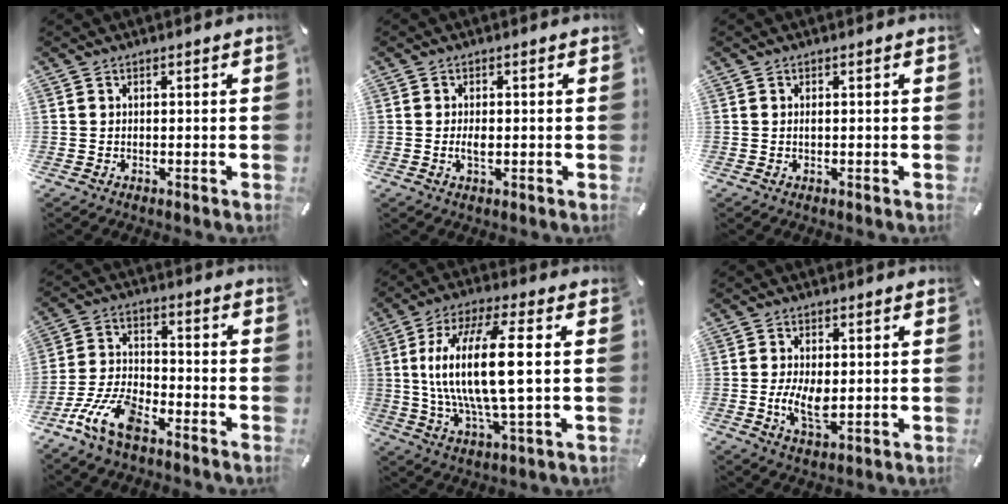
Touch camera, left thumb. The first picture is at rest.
{"total": 2.4, "force": [-0.2, 1.2, 2.1], "torque": [-0.048, -0.002, -0.007]}
{"total": 0.6, "force": [0.1, 0.2, 0.6], "torque": [-0.013, -0.001, 0.002]}
{"total": 12.0, "force": [-8.1, 4.9, 7.5], "torque": [-0.152, 0.036, -0.148]}
{"total": 17.7, "force": [1.5, 4.9, 17.0], "torque": [-0.356, -0.011, 0.011]}
{"total": 6.8, "force": [-0.4, 3.5, 5.8], "torque": [-0.121, -0.006, -0.011]}